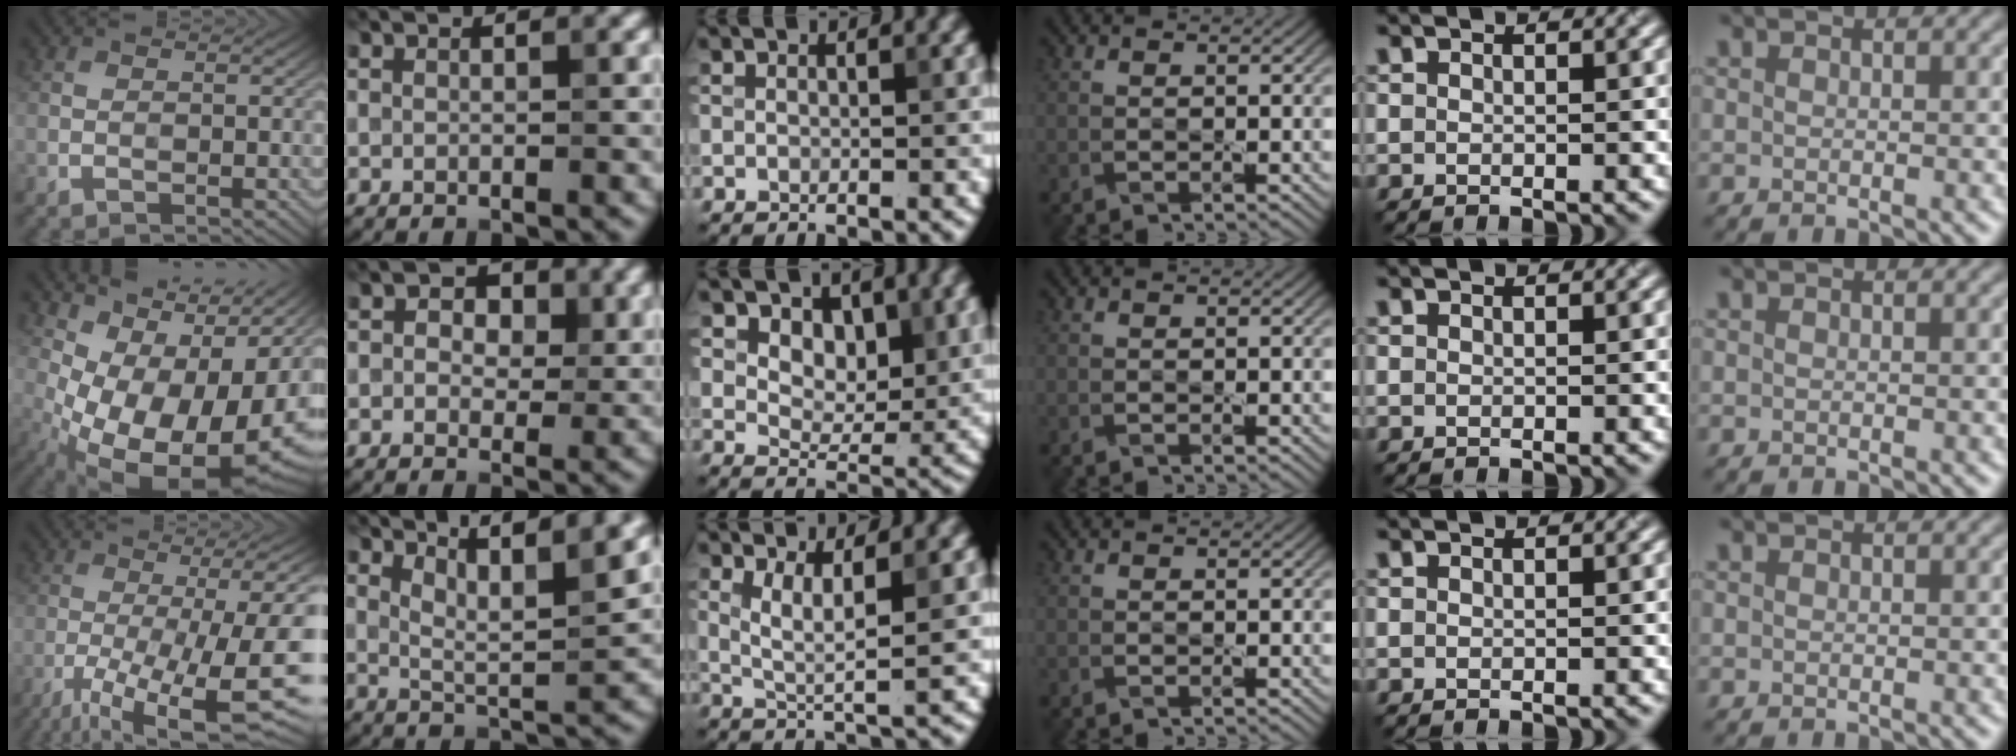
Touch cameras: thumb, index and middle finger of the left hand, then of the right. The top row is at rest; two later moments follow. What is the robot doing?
{"motion": "squeeze", "object": "bubble wrap"}